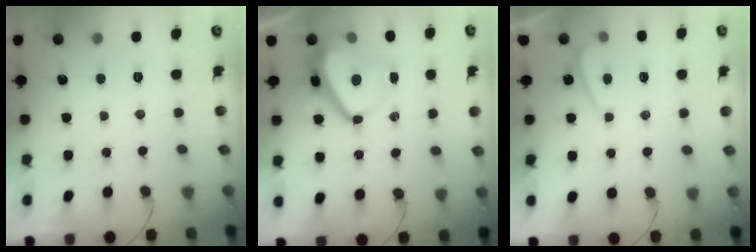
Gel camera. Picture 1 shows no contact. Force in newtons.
{"total": 9.8, "press": 9.7, "slide": 1.3}
{"total": 1.6, "press": 1.5, "slide": 0.6}